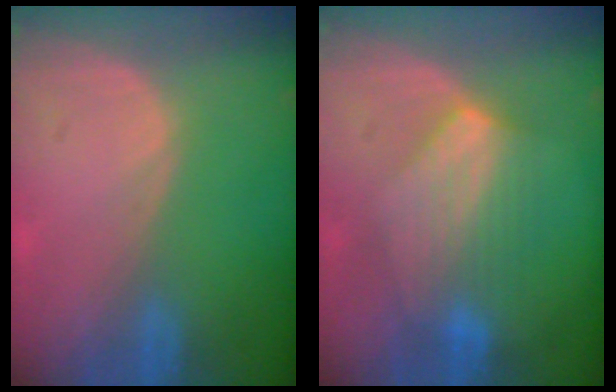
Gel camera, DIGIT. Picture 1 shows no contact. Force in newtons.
{"total": 7.0, "press": 6.7, "slide": 1.8}